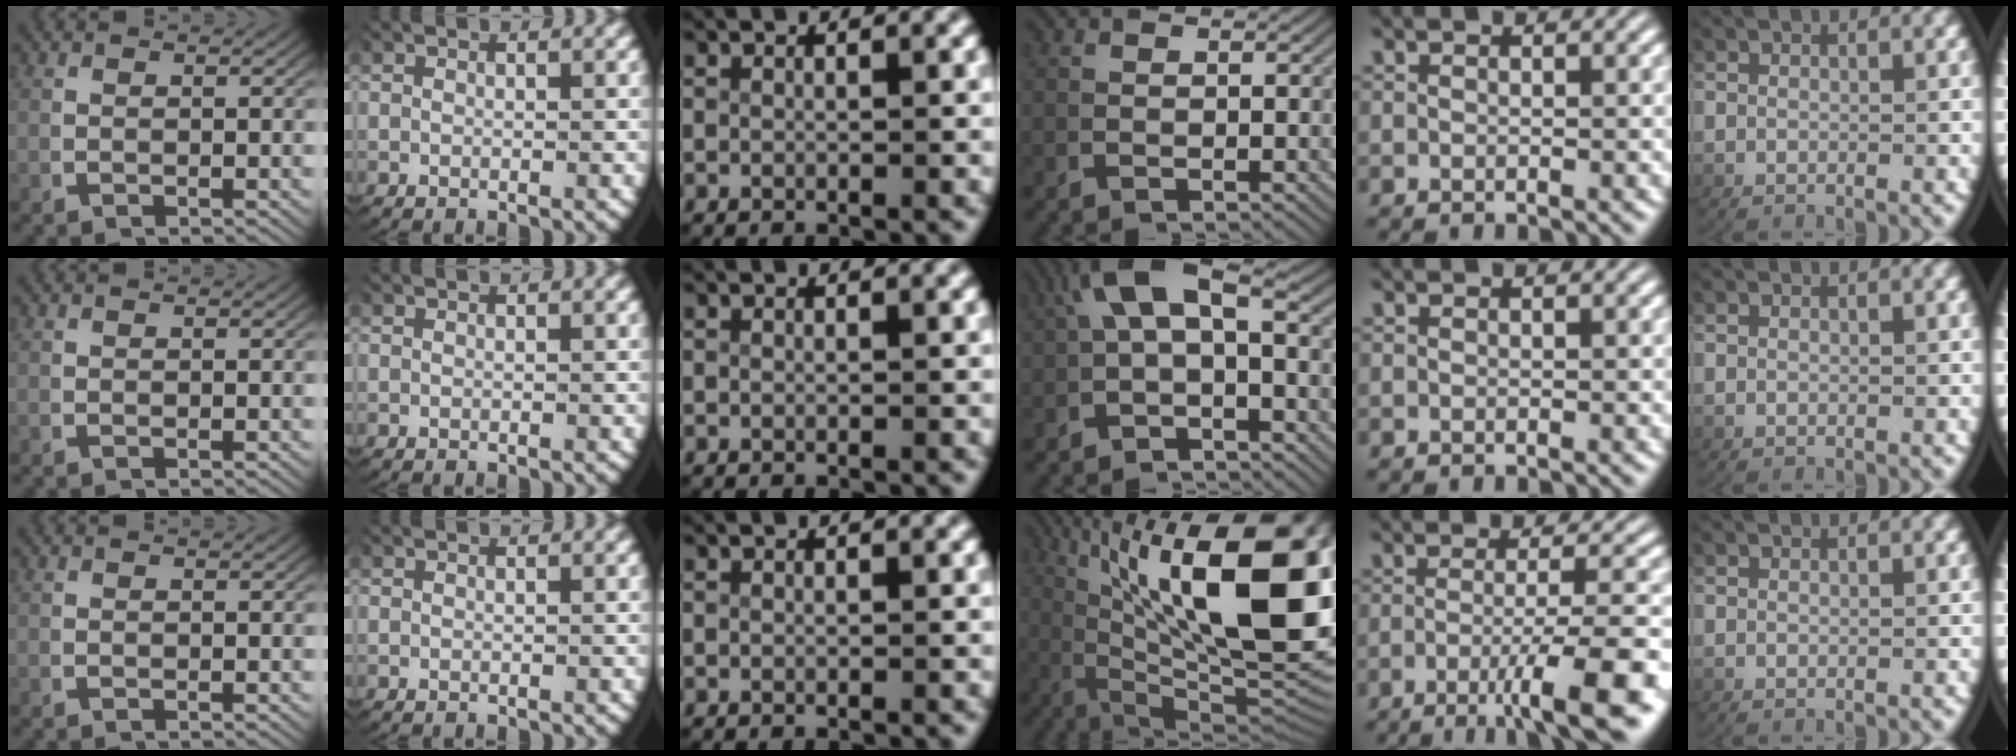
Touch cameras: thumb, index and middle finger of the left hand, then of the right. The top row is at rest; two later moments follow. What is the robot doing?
{"motion": "lift_and_place", "object": "plastic wrap"}